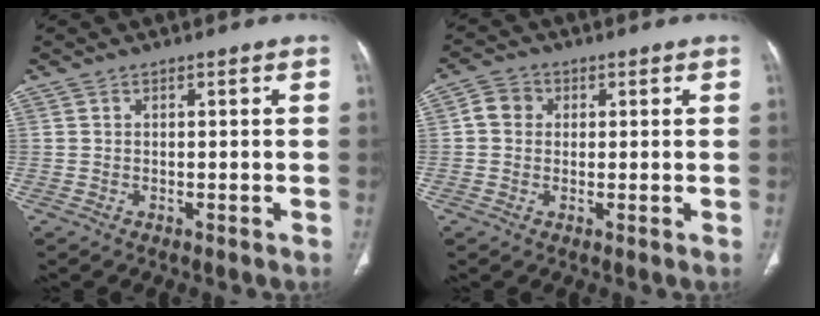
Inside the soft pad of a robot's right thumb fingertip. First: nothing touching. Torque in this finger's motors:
{"motor_torque": [-0.12, 0.12, 0.36, -0.17, 0.04]}